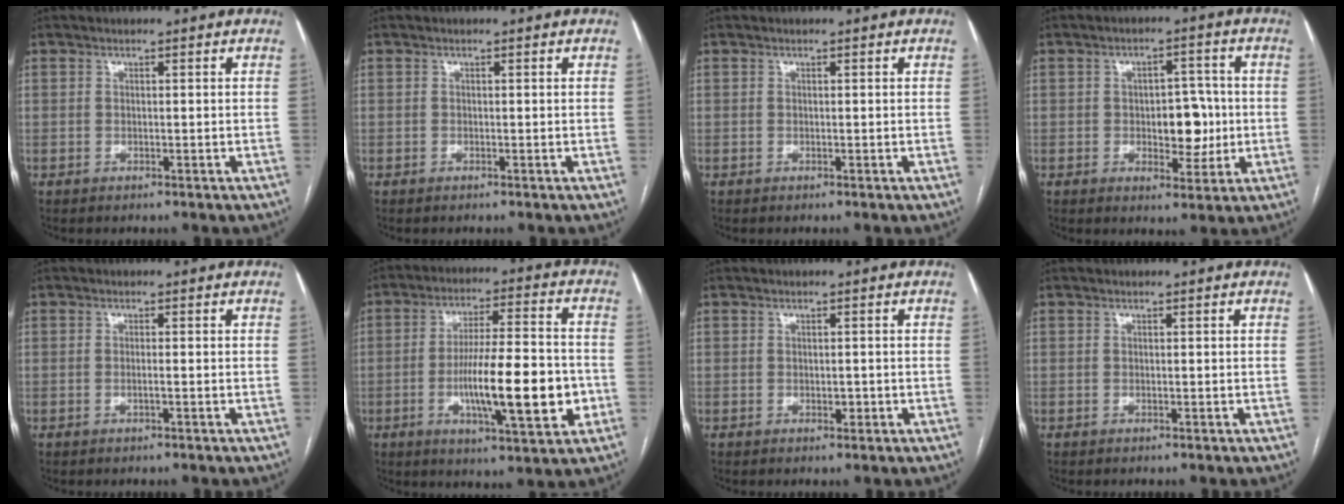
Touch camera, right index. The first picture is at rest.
{"total": 0.0}
{"total": 0.0}
{"total": 6.8, "force": [-0.4, 3.7, 5.7], "torque": [-0.073, 0.011, 0.001]}
{"total": 0.8, "force": [-0.3, -0.1, 0.8], "torque": [-0.016, 0.000, -0.004]}
{"total": 15.5, "force": [-3.6, 2.7, 14.9], "torque": [-0.247, 0.000, -0.055]}
{"total": 1.2, "force": [-0.3, 0.7, 0.9], "torque": [-0.013, 0.000, -0.001]}
{"total": 0.0}